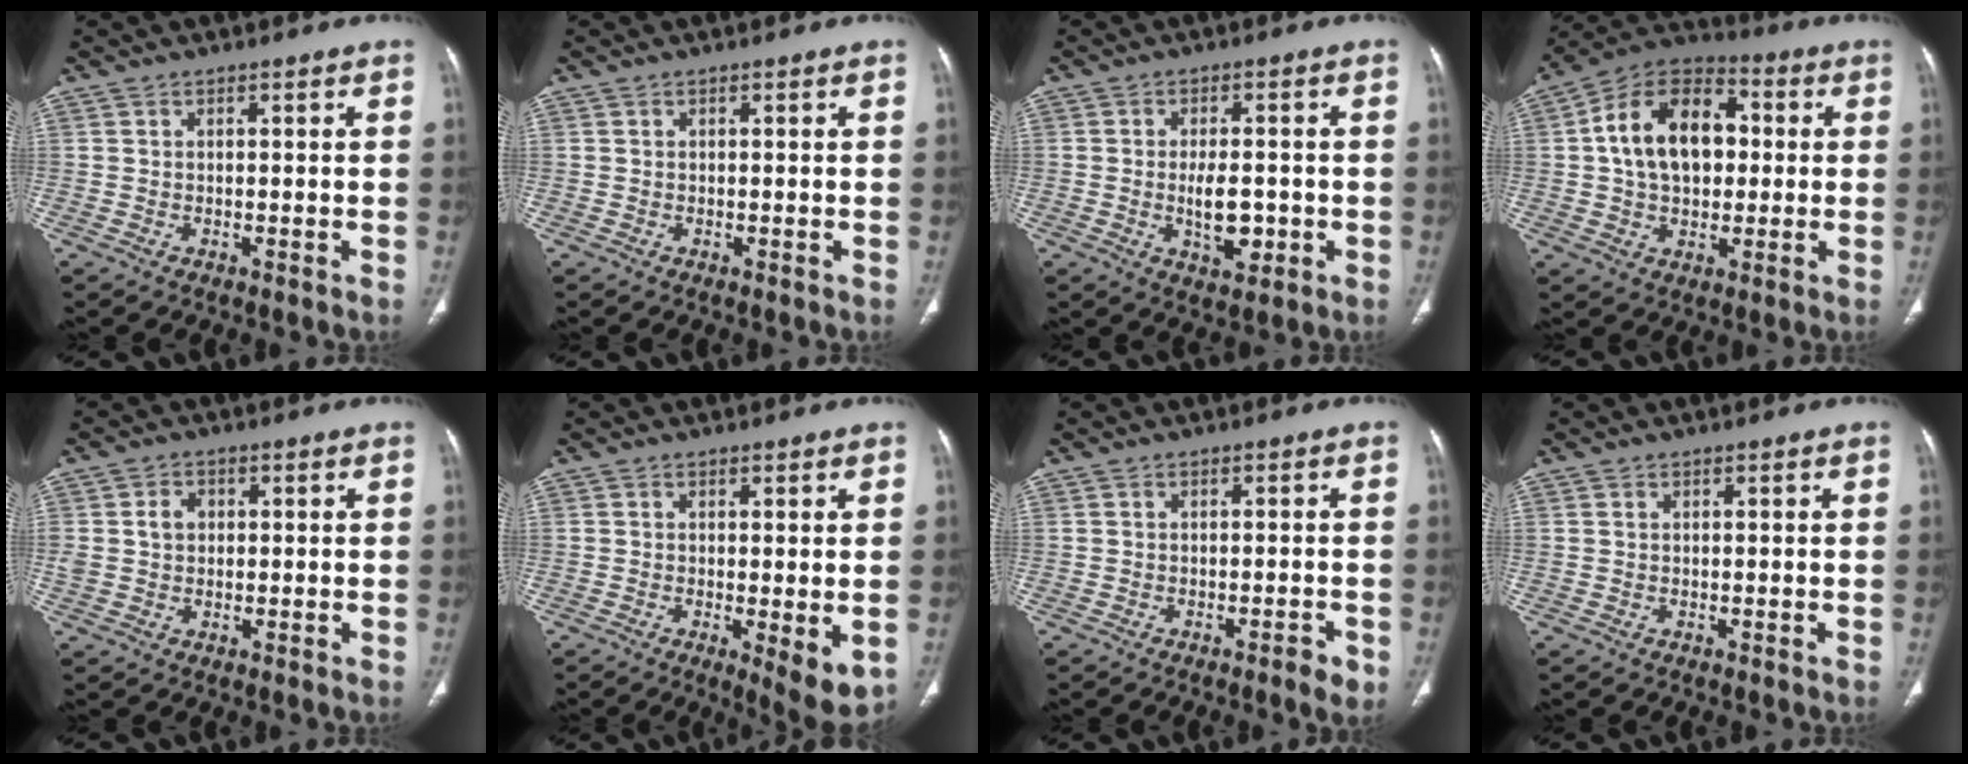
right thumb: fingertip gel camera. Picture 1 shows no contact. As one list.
[{"total": 0.0}, {"total": 6.5, "force": [-1.2, 3.3, 5.5], "torque": [-0.077, 0.001, -0.012]}, {"total": 17.4, "force": [2.0, 11.5, 12.9], "torque": [-0.189, 0.025, 0.026]}, {"total": 4.1, "force": [0.6, 3.3, 2.2], "torque": [-0.035, 0.008, 0.013]}, {"total": 6.8, "force": [-1.4, 2.0, 6.4], "torque": [-0.092, -0.022, -0.018]}, {"total": 2.7, "force": [-1.4, 0.7, 2.2], "torque": [-0.031, 0.004, -0.018]}, {"total": 0.0}]